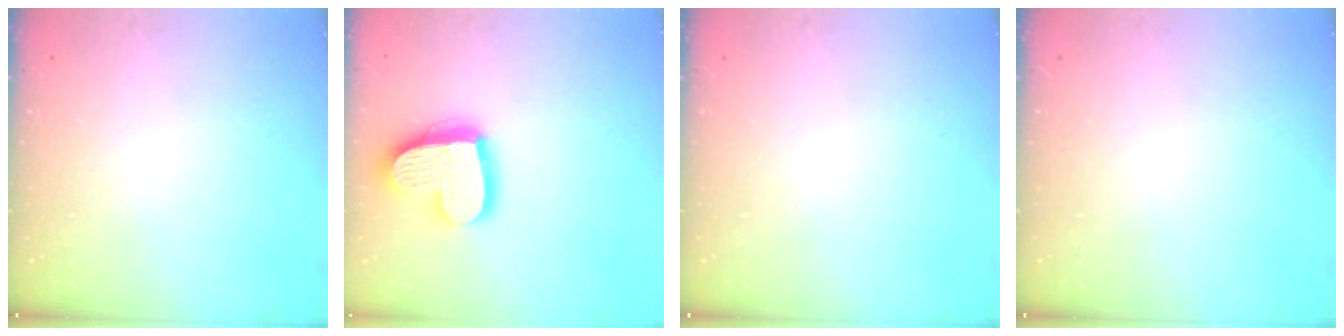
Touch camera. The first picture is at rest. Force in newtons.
{"total": 18.0, "press": 17.9, "slide": 1.5}
{"total": 0.0}
{"total": 0.0}